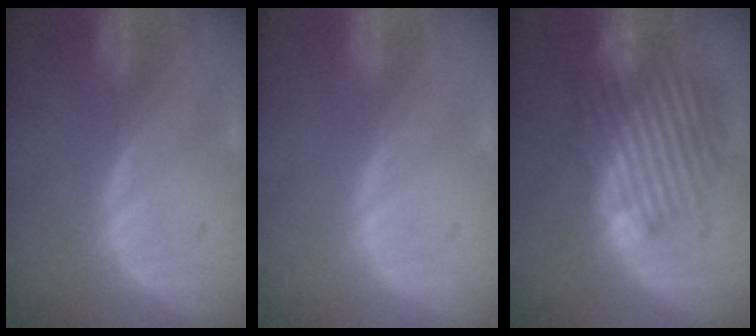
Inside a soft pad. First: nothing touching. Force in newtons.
{"total": 0.0}
{"total": 9.8, "press": 9.5, "slide": 2.5}